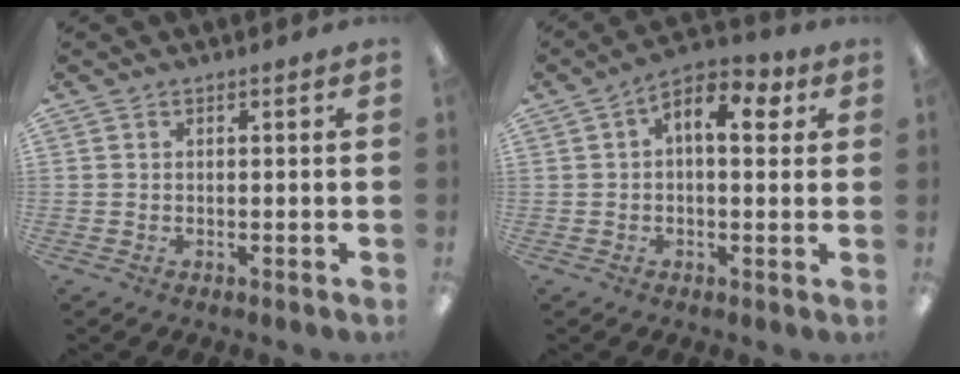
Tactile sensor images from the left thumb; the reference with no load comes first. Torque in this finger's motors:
{"motor_torque": [-0.14, 0.14, 0.26, 0.68, 0.09]}